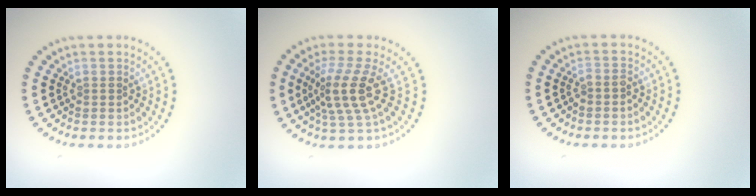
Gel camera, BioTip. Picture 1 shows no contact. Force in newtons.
{"total": 3.9, "press": 3.0, "slide": 2.5}
{"total": 0.7, "press": 0.5, "slide": 0.4}